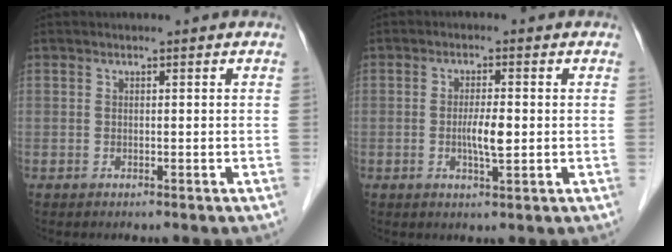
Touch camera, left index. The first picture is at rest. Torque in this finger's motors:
{"motor_torque": [0.43, 0.33, 0.12, 0.04]}